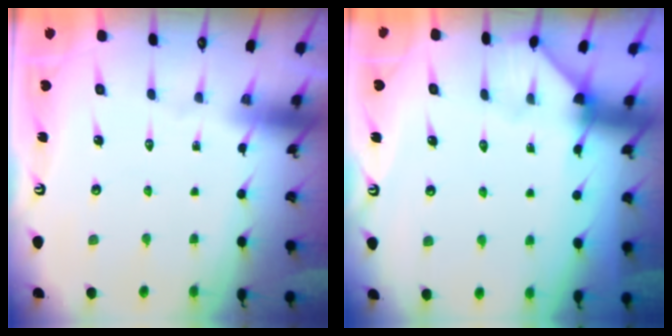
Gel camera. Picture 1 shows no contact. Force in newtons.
{"total": 2.0, "press": 2.0, "slide": 0.1}